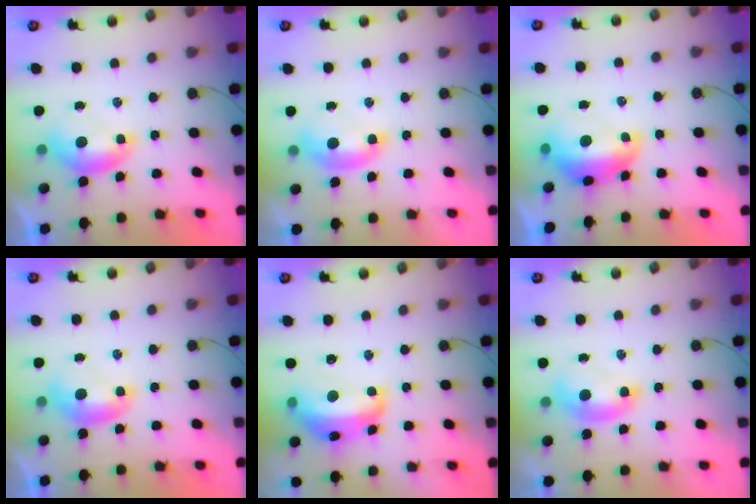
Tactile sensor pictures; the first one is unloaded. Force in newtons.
{"total": 1.5, "press": 1.4, "slide": 0.6}
{"total": 3.0, "press": 2.9, "slide": 0.7}
{"total": 0.0}
{"total": 8.6, "press": 8.5, "slide": 0.9}
{"total": 1.3, "press": 1.3, "slide": 0.3}